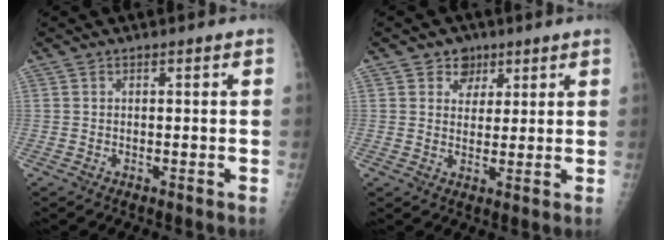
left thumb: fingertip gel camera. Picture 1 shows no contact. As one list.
[{"total": 4.6, "force": [2.5, 3.7, 1.0], "torque": [0.011, -0.009, 0.036]}]